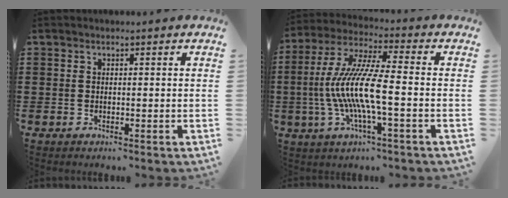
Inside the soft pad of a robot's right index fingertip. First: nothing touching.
{"total": 11.1, "force": [-2.6, 1.7, 10.6], "torque": [-0.240, -0.016, -0.061]}